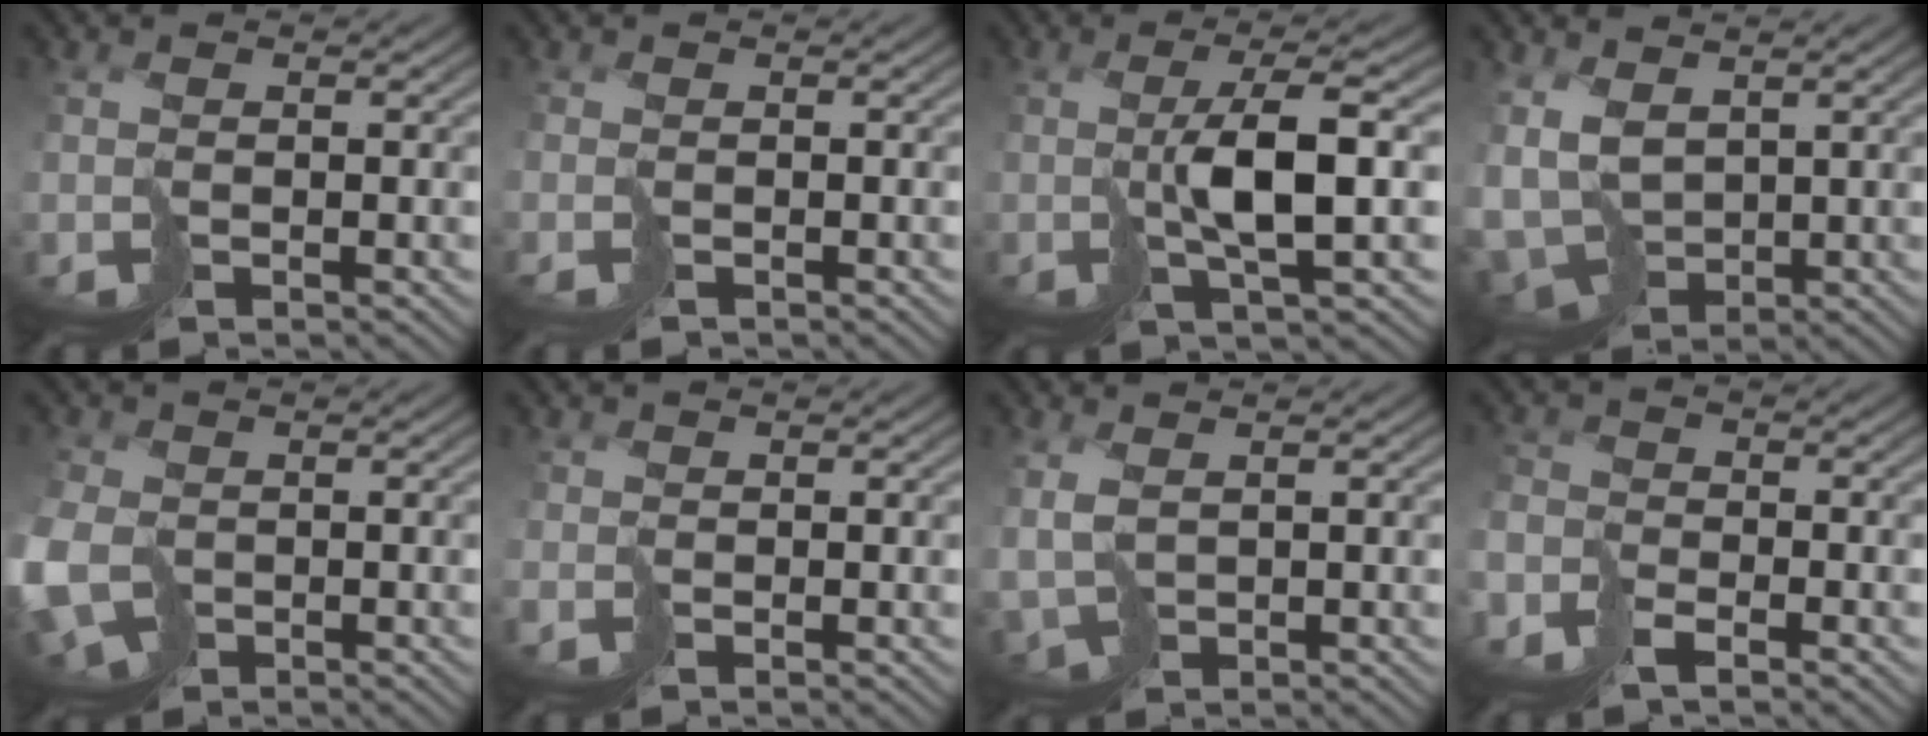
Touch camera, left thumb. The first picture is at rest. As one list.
[{"total": 0.7, "force": [-0.5, -0.3, -0.4], "torque": [0.015, 0.000, -0.009]}, {"total": 4.5, "force": [1.2, 0.2, 4.4], "torque": [-0.085, 0.008, 0.027]}, {"total": 7.1, "force": [0.6, 5.0, 5.1], "torque": [-0.144, -0.024, 0.021]}, {"total": 8.5, "force": [-2.5, 5.7, 5.8], "torque": [-0.164, -0.039, -0.036]}, {"total": 0.6, "force": [0.2, 0.0, -0.6], "torque": [0.018, -0.001, 0.001]}, {"total": 3.1, "force": [0.4, 1.7, 2.6], "torque": [-0.071, -0.007, 0.009]}, {"total": 3.1, "force": [-2.7, 1.0, 0.9], "torque": [-0.016, -0.002, -0.061]}]